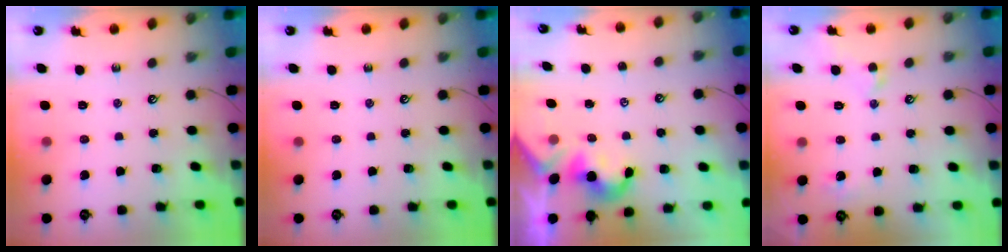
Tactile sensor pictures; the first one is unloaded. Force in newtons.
{"total": 0.0}
{"total": 2.0, "press": 1.9, "slide": 0.5}
{"total": 1.7, "press": 1.6, "slide": 0.5}